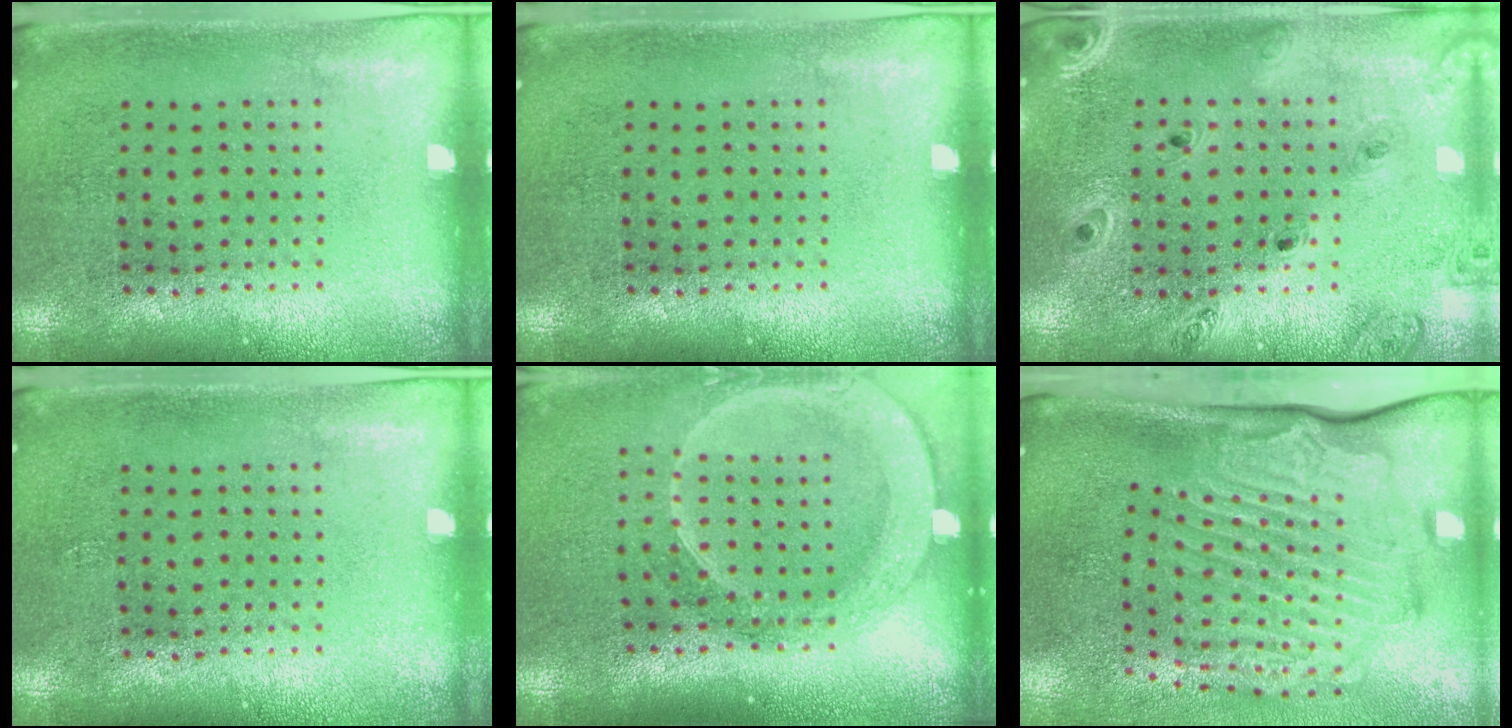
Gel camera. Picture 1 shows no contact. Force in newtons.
{"total": 0.0}
{"total": 1.2, "press": 1.2, "slide": 0.2}
{"total": 0.0}
{"total": 2.4, "press": 1.9, "slide": 1.4}
{"total": 3.3, "press": 2.3, "slide": 2.4}